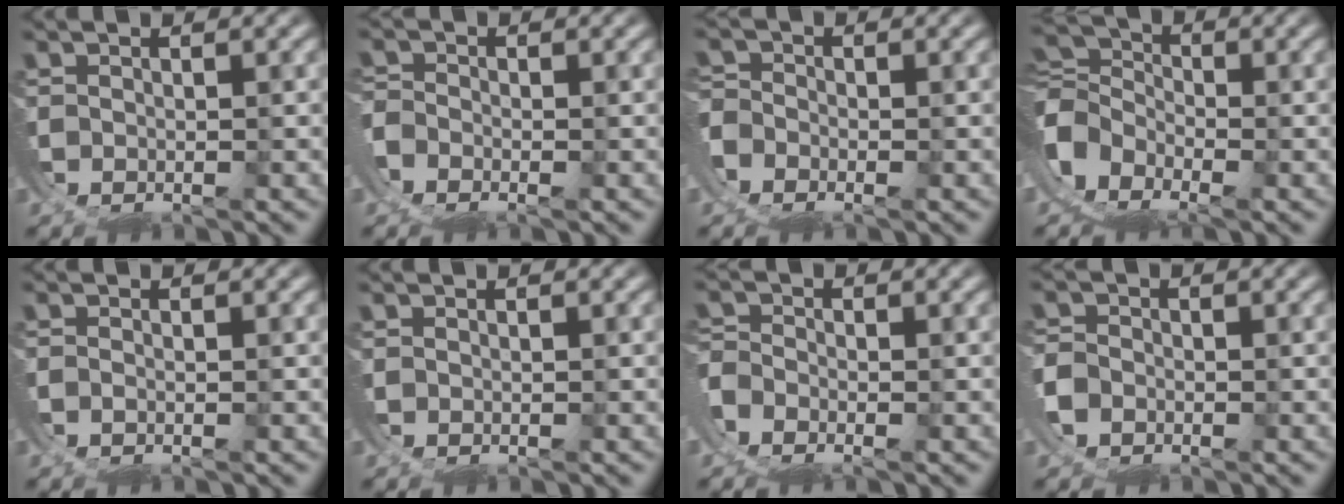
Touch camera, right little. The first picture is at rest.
{"total": 1.6, "force": [-1.3, 0.8, 0.3], "torque": [-0.012, -0.008, -0.026]}
{"total": 2.2, "force": [-1.4, 1.7, 0.1], "torque": [-0.009, -0.003, -0.034]}
{"total": 10.6, "force": [-2.3, 9.4, 4.3], "torque": [-0.128, -0.033, -0.047]}
{"total": 0.6, "force": [-0.5, 0.3, 0.3], "torque": [-0.010, -0.006, -0.008]}
{"total": 0.0}
{"total": 2.1, "force": [-1.6, 1.2, 0.5], "torque": [-0.017, -0.009, -0.031]}
{"total": 1.5, "force": [-0.9, 1.2, -0.1], "torque": [-0.013, -0.004, -0.017]}